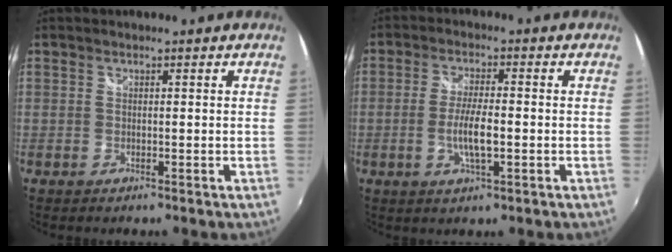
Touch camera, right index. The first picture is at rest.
{"total": 6.2, "force": [-1.4, 1.3, 5.9], "torque": [-0.116, -0.004, -0.026]}